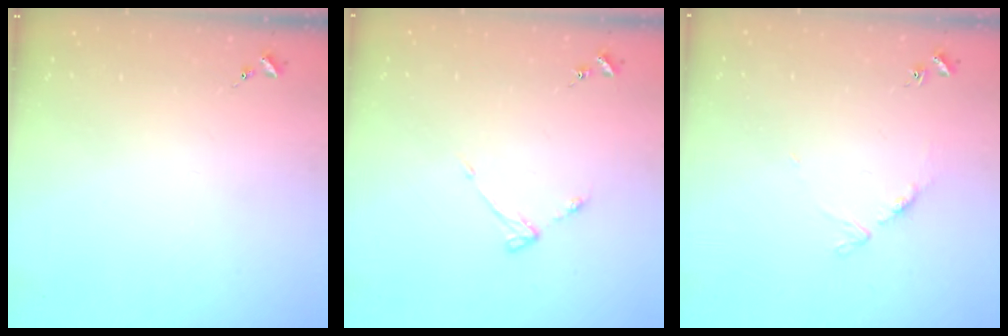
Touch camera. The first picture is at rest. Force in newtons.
{"total": 3.6, "press": 3.6, "slide": 0.5}
{"total": 5.5, "press": 5.5, "slide": 0.4}